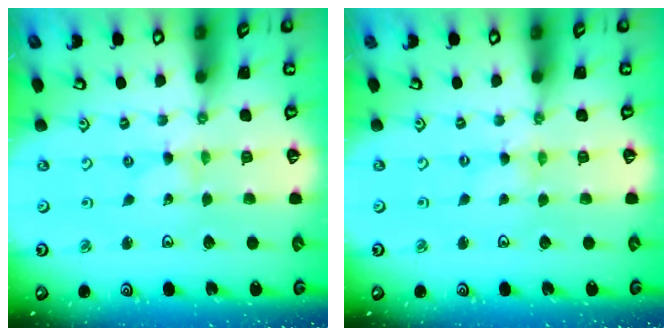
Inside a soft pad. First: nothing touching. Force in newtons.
{"total": 0.0}